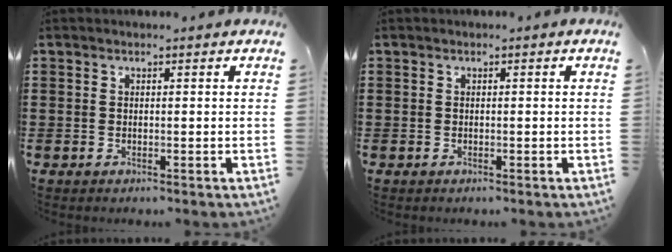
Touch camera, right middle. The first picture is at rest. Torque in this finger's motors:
{"motor_torque": [-0.02, -0.17, 0.29, 0.03]}